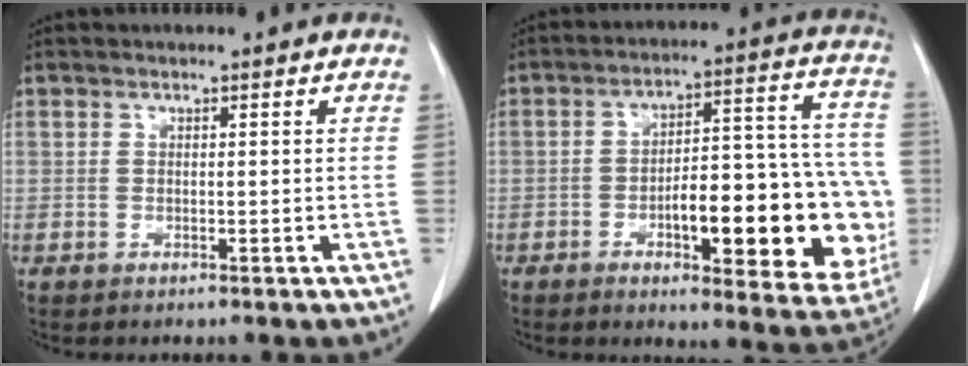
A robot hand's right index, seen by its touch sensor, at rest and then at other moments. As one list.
[{"total": 21.8, "force": [-5.3, 6.5, 20.1], "torque": [-0.193, 0.035, -0.055]}]